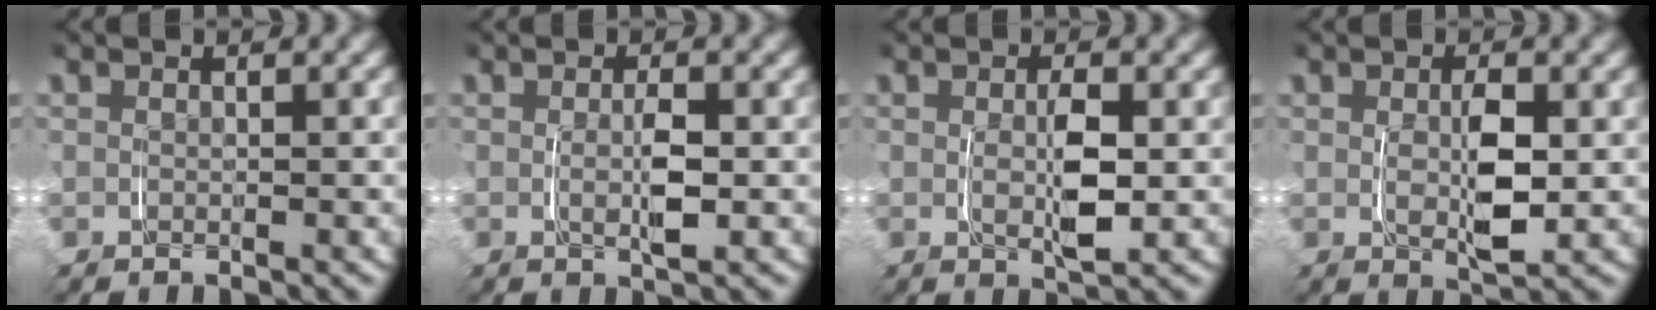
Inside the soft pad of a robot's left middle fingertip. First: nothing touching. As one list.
[{"total": 0.8, "force": [-0.2, -0.3, 0.7], "torque": [-0.011, -0.004, -0.001]}, {"total": 1.2, "force": [0.0, 0.0, 1.2], "torque": [-0.019, -0.008, 0.003]}, {"total": 1.6, "force": [0.0, 0.4, 1.5], "torque": [-0.025, -0.011, 0.005]}]